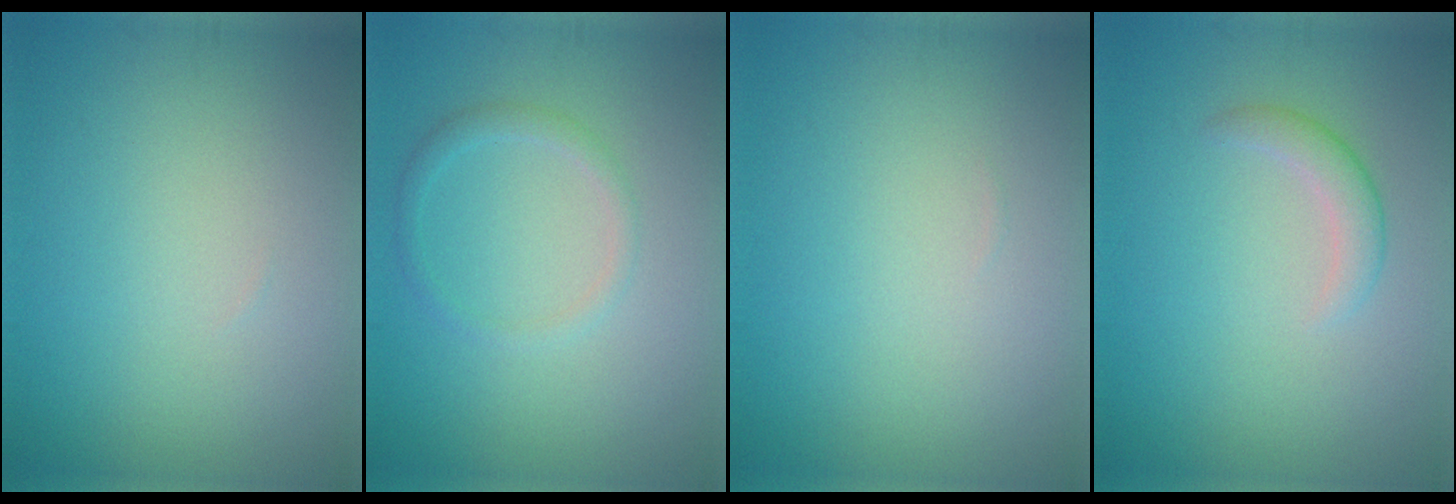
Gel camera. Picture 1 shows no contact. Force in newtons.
{"total": 1.4, "press": 1.4, "slide": 0.0}
{"total": 0.0}
{"total": 1.8, "press": 1.8, "slide": 0.1}